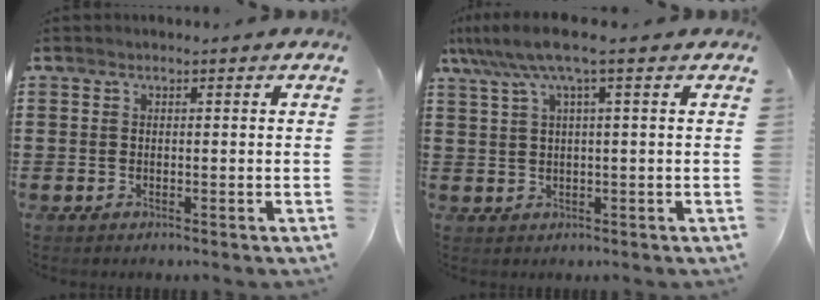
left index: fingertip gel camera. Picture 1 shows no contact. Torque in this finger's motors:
{"motor_torque": [1.12, 1.02, 0.20, 0.13]}